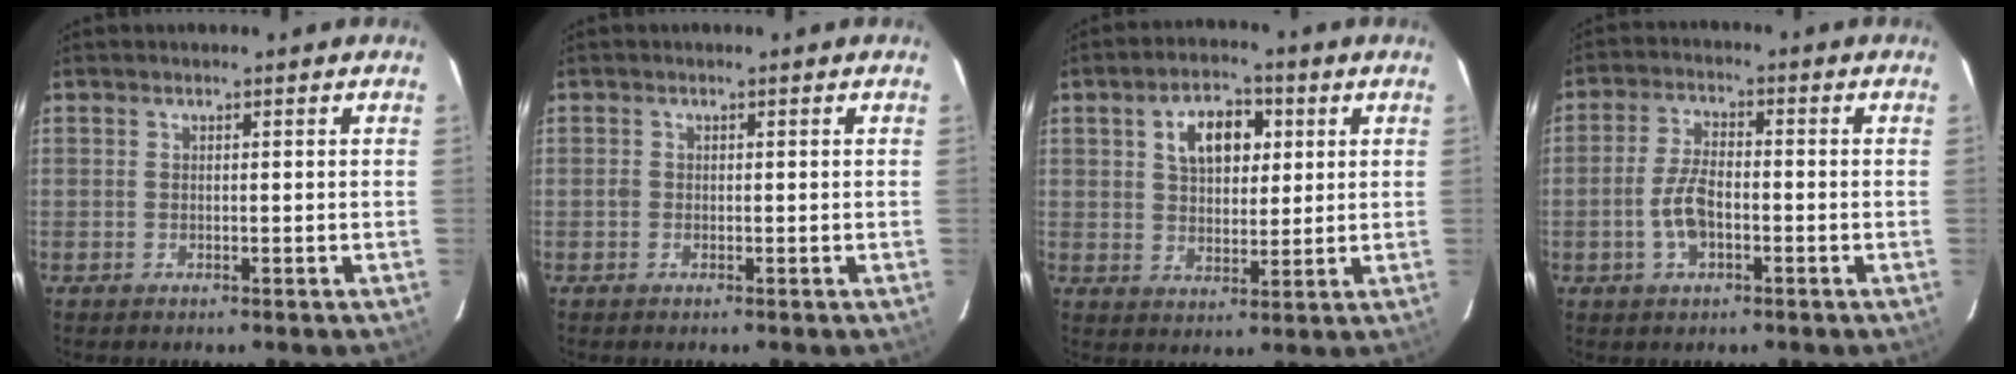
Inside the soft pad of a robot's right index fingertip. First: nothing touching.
{"total": 0.7, "force": [-0.2, 0.7, 0.2], "torque": [-0.002, 0.001, -0.006]}
{"total": 9.1, "force": [3.1, 5.9, 6.2], "torque": [-0.106, 0.026, 0.055]}
{"total": 6.3, "force": [-2.0, 2.9, 5.2], "torque": [-0.109, 0.006, -0.035]}